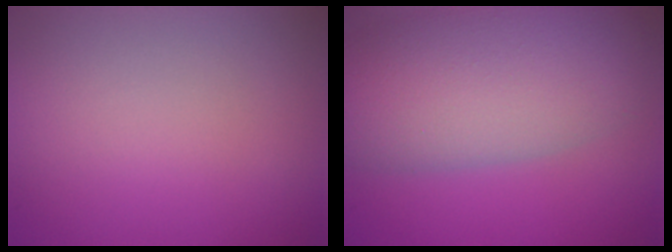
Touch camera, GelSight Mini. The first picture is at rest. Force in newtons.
{"total": 10.2, "press": 10.2, "slide": 0.5}